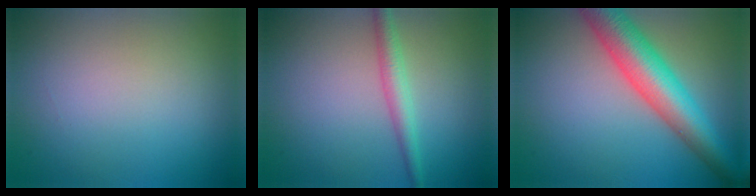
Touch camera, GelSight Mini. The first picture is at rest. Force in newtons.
{"total": 2.4, "press": 2.4, "slide": 0.0}
{"total": 8.1, "press": 8.1, "slide": 0.2}